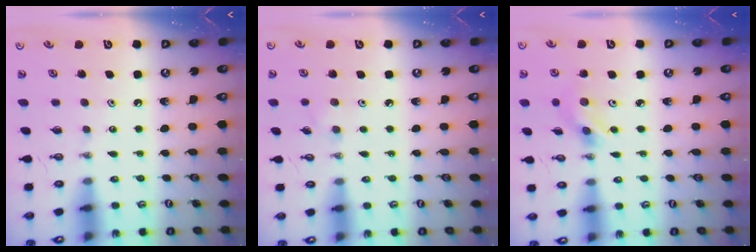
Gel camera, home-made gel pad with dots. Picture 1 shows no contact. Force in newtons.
{"total": 4.2, "press": 4.0, "slide": 1.2}
{"total": 4.1, "press": 4.1, "slide": 0.3}